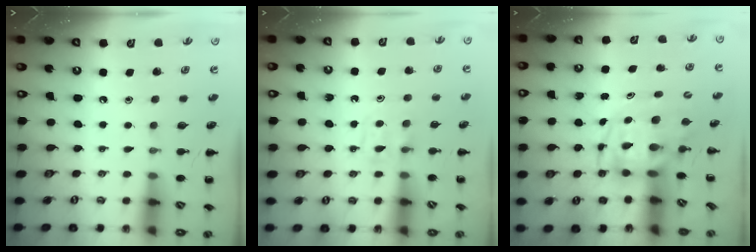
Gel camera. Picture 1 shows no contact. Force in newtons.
{"total": 5.2, "press": 4.9, "slide": 1.6}
{"total": 4.1, "press": 4.0, "slide": 0.9}